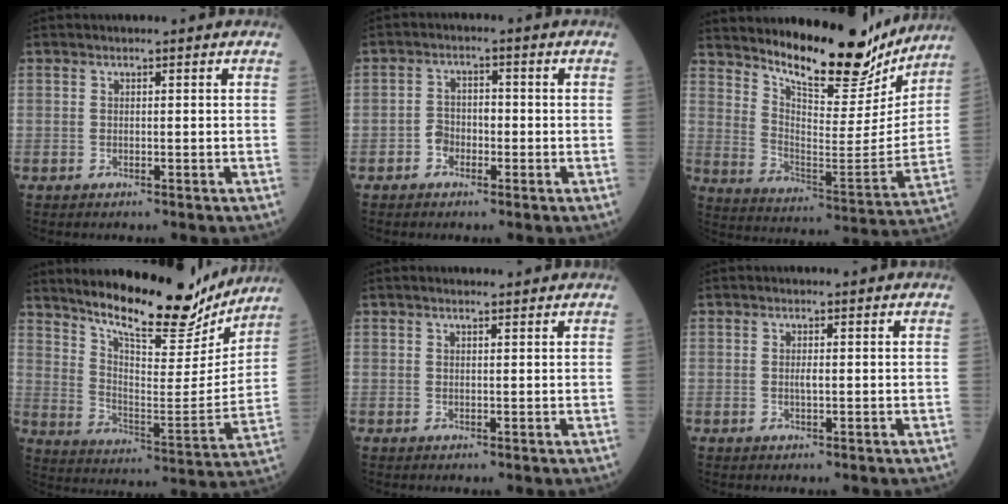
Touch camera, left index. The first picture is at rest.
{"total": 3.0, "force": [-1.3, 2.3, 1.4], "torque": [-0.024, 0.008, -0.030]}
{"total": 18.3, "force": [16.3, 3.9, 7.4], "torque": [-0.119, -0.041, 0.246]}
{"total": 19.6, "force": [17.2, 3.9, 8.6], "torque": [-0.139, -0.028, 0.260]}
{"total": 2.5, "force": [2.2, 0.3, 1.1], "torque": [-0.015, 0.019, 0.034]}
{"total": 1.0, "force": [0.1, 0.2, 0.9], "torque": [-0.020, -0.001, 0.001]}